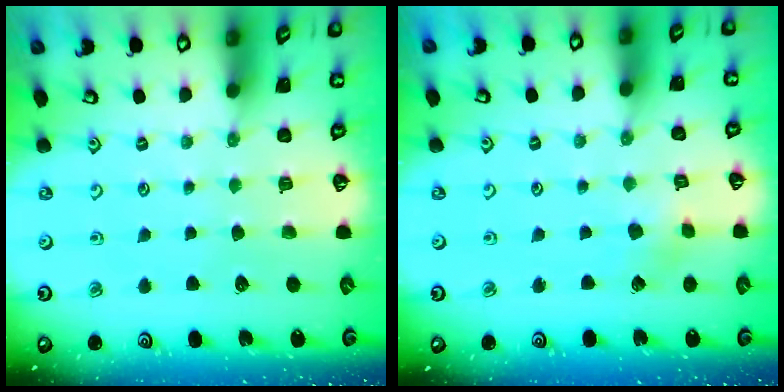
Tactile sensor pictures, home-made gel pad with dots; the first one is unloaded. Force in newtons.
{"total": 3.2, "press": 3.1, "slide": 0.4}